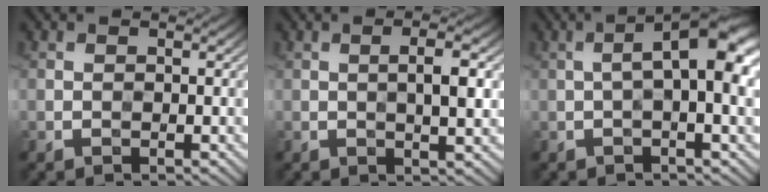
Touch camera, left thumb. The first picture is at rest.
{"total": 4.0, "force": [0.4, 0.8, 3.9], "torque": [-0.066, 0.005, 0.006]}
{"total": 8.5, "force": [0.6, 2.2, 8.2], "torque": [-0.126, 0.020, 0.003]}